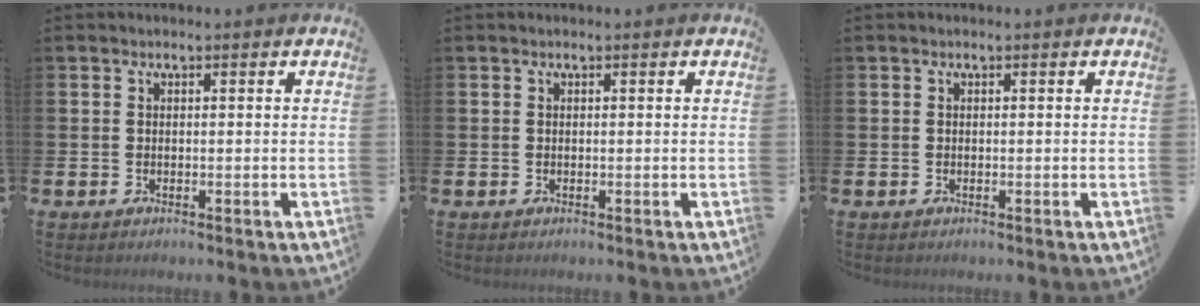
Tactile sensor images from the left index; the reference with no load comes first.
{"total": 0.0}
{"total": 0.0}